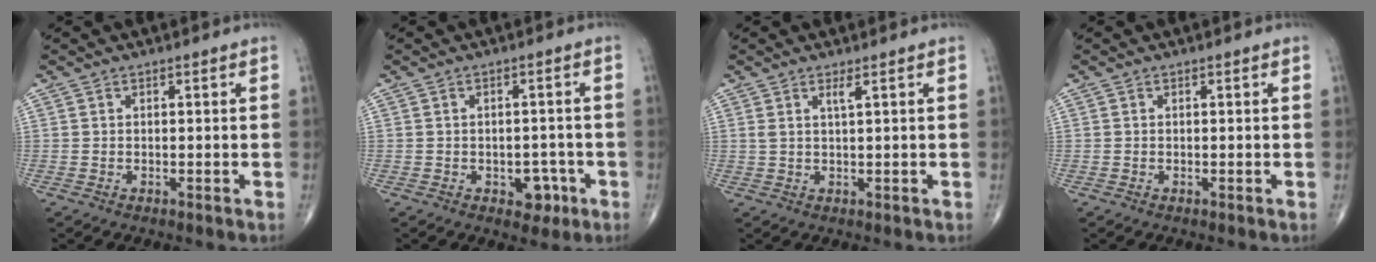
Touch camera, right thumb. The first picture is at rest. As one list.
[{"total": 4.2, "force": [-1.8, 2.9, 2.5], "torque": [-0.008, 0.012, -0.020]}, {"total": 1.8, "force": [1.0, 0.0, 1.5], "torque": [-0.035, -0.007, 0.021]}, {"total": 0.0}]